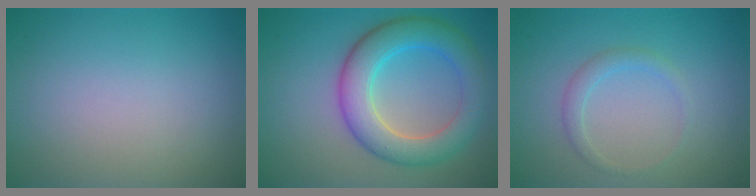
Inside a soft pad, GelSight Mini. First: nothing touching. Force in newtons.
{"total": 6.6, "press": 6.6, "slide": 0.1}
{"total": 1.5, "press": 1.5, "slide": 0.1}